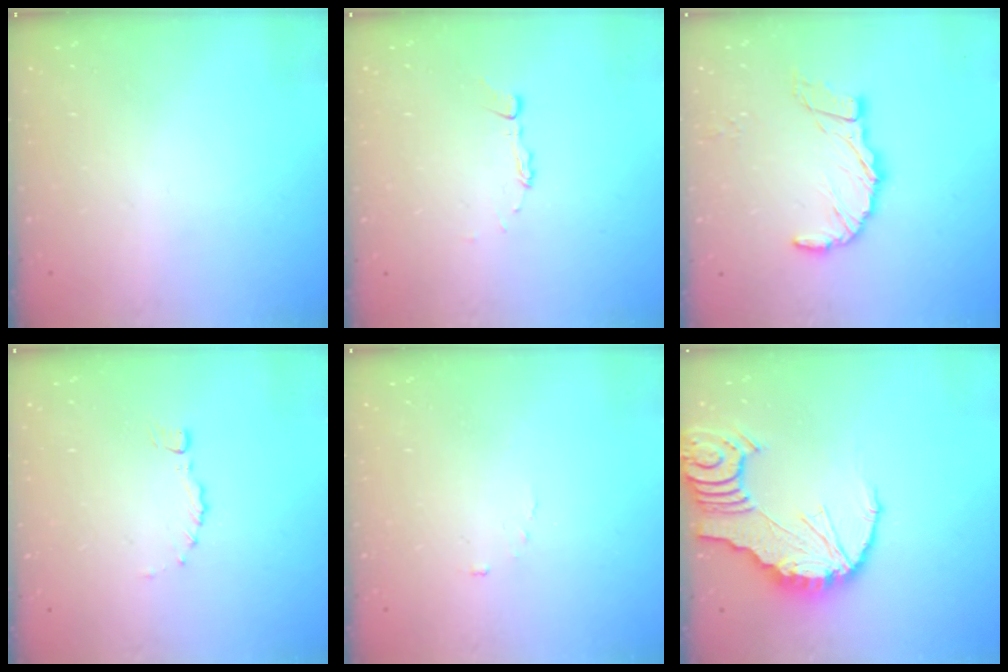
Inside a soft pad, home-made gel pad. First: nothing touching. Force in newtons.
{"total": 4.1, "press": 4.0, "slide": 0.3}
{"total": 11.0, "press": 10.9, "slide": 1.5}
{"total": 0.0}
{"total": 2.6, "press": 2.6, "slide": 0.3}
{"total": 12.4, "press": 12.3, "slide": 1.5}